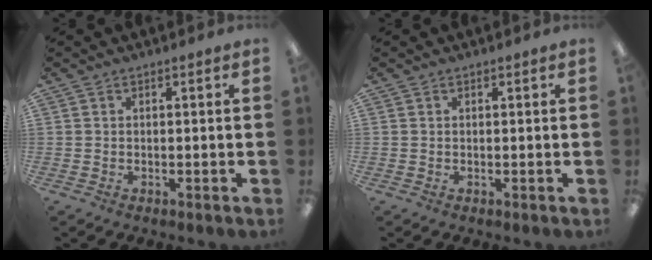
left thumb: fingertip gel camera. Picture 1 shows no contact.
{"total": 0.0}